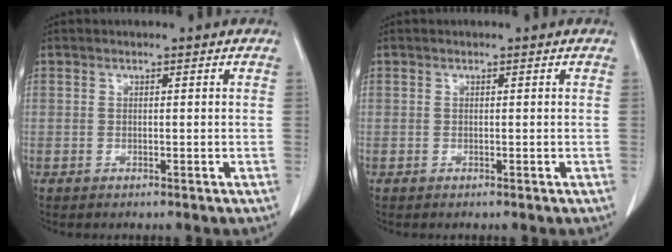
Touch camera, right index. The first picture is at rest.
{"total": 0.0}